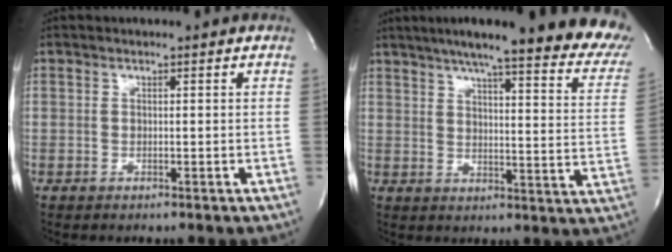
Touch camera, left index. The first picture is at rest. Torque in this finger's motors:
{"motor_torque": [0.40, -0.34, 0.69, 0.16]}